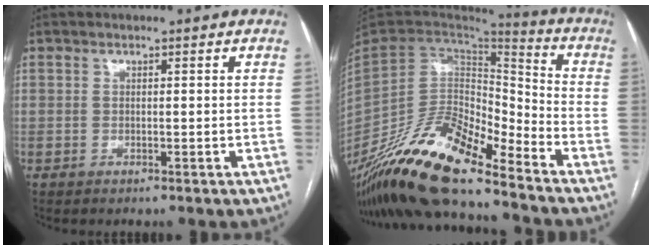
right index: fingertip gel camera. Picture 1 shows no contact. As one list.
[{"total": 21.1, "force": [-16.1, 4.2, 12.9], "torque": [-0.271, -0.010, -0.305]}]